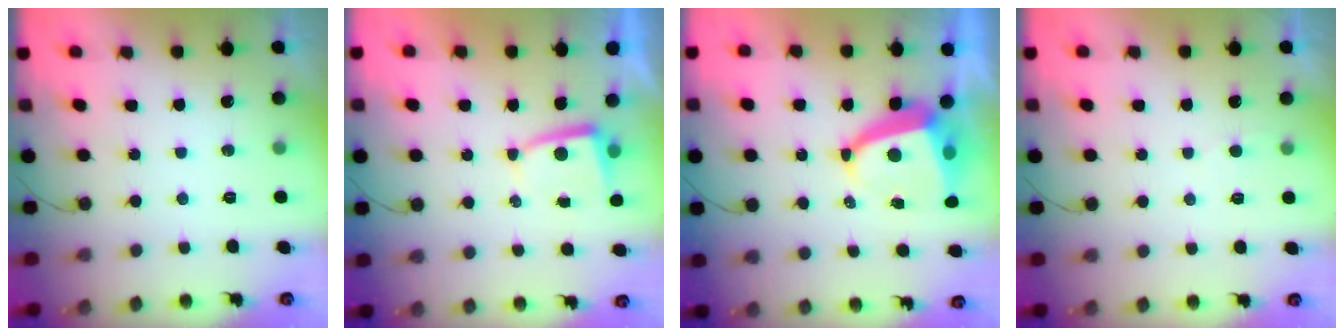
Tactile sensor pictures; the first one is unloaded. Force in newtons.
{"total": 2.8, "press": 2.7, "slide": 0.5}
{"total": 8.6, "press": 8.5, "slide": 1.0}
{"total": 1.6, "press": 1.6, "slide": 0.2}